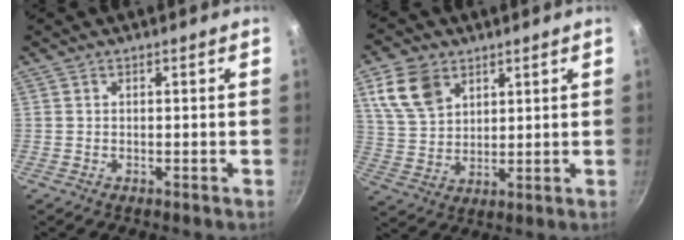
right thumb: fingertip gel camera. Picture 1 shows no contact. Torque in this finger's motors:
{"motor_torque": [-0.15, 0.39, 0.61, 0.27, 0.04]}